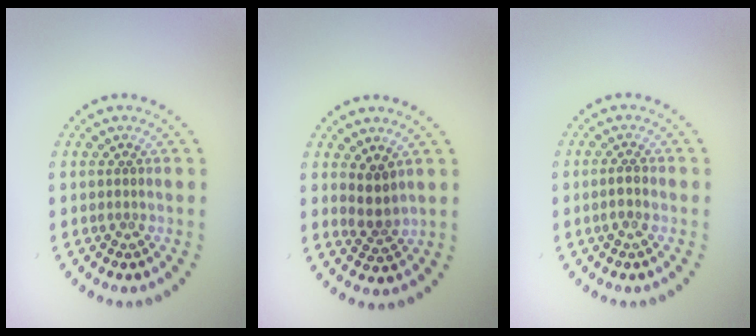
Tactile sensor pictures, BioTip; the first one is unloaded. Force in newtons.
{"total": 2.2, "press": 1.7, "slide": 1.4}
{"total": 1.2, "press": 1.2, "slide": 0.3}